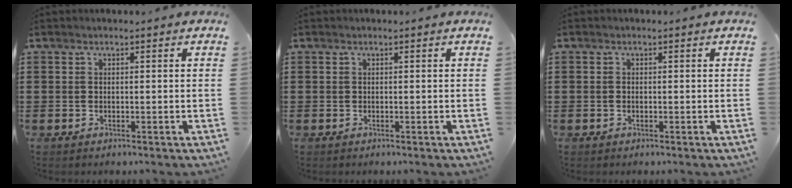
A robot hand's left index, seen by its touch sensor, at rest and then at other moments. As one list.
[{"total": 0.0}, {"total": 0.5, "force": [-0.3, 0.3, 0.3], "torque": [-0.009, -0.002, -0.005]}]